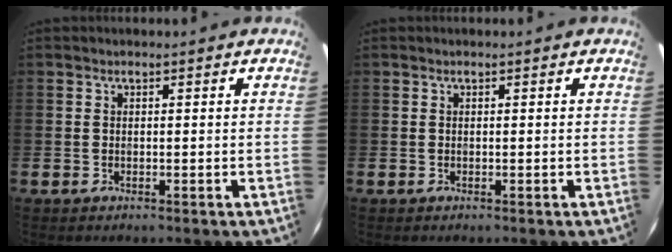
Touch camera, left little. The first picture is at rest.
{"total": 0.0}